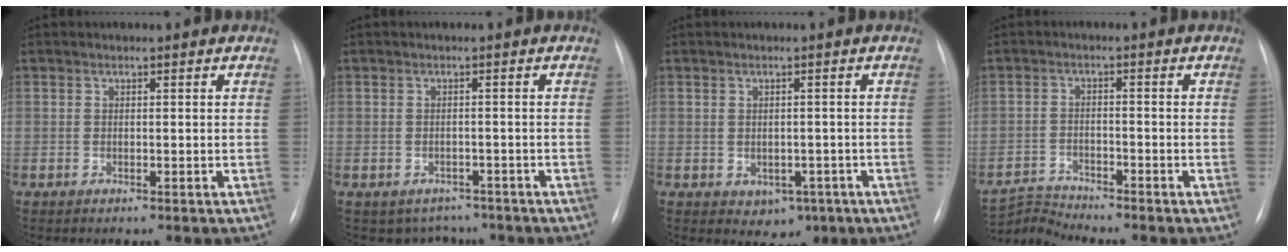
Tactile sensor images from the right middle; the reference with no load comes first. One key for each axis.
{"total": 3.8, "fx": -3.0, "fy": 2.3, "fz": 0.2, "tx": 0.003, "ty": 0.012, "tz": -0.037}
{"total": 3.8, "fx": -1.4, "fy": 2.9, "fz": 2.0, "tx": -0.017, "ty": 0.002, "tz": -0.005}
{"total": 4.3, "fx": -3.8, "fy": -1.4, "fz": -1.5, "tx": 0.025, "ty": -0.014, "tz": -0.070}